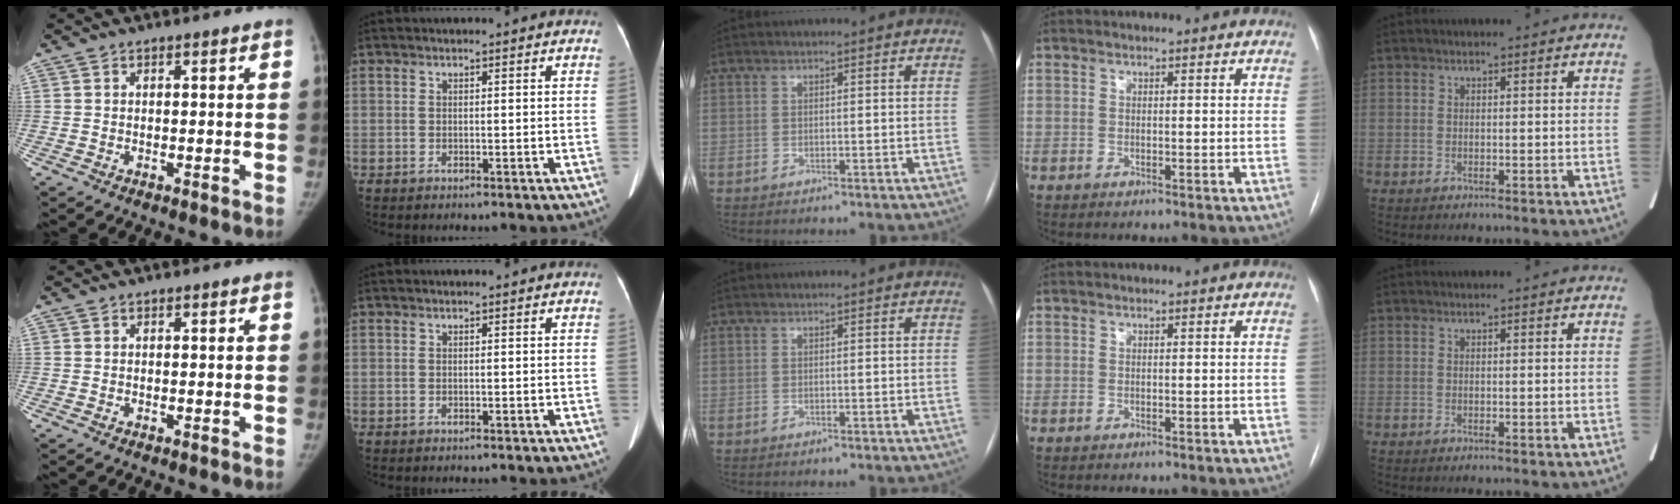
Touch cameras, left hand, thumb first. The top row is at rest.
{}